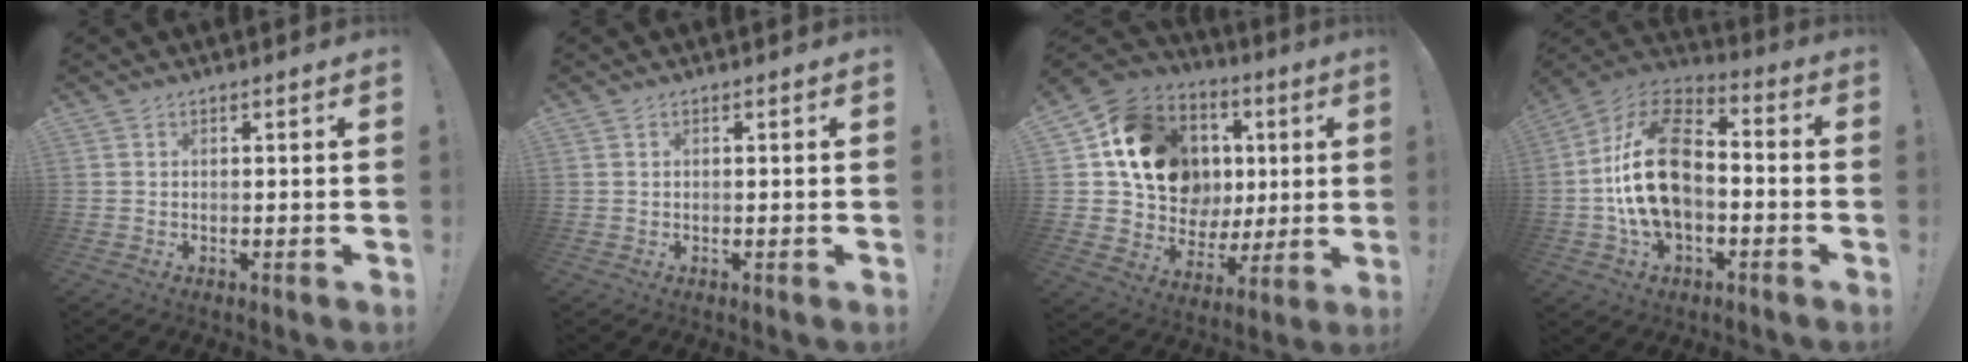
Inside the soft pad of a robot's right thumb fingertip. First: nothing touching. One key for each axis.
{"total": 0.0}
{"total": 18.2, "fx": 5.9, "fy": 14.2, "fz": 9.6, "tx": -0.153, "ty": -0.025, "tz": 0.140}
{"total": 21.2, "fx": -1.7, "fy": 13.8, "fz": 16.0, "tx": -0.291, "ty": 0.035, "tz": -0.023}